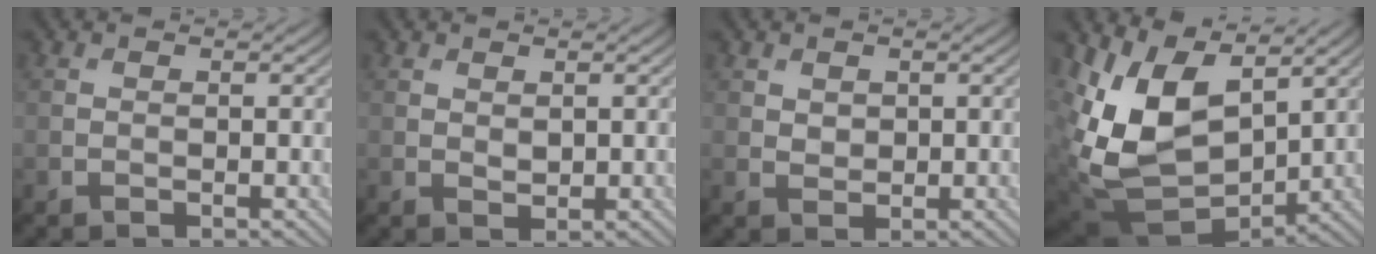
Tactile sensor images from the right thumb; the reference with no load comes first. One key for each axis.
{"total": 1.0, "fx": 0.6, "fy": 0.6, "fz": 0.6, "tx": -0.012, "ty": -0.004, "tz": 0.016}
{"total": 1.3, "fx": 0.8, "fy": 1.0, "fz": 0.5, "tx": -0.013, "ty": -0.003, "tz": 0.018}
{"total": 12.9, "fx": 3.0, "fy": 8.1, "fz": 9.6, "tx": -0.229, "ty": -0.014, "tz": 0.066}